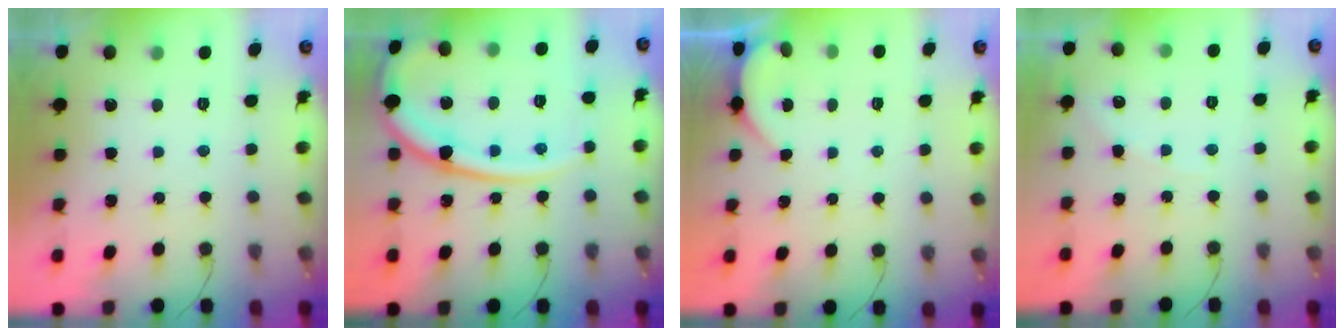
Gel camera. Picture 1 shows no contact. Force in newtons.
{"total": 16.8, "press": 16.7, "slide": 1.8}
{"total": 1.9, "press": 1.9, "slide": 0.1}
{"total": 4.1, "press": 4.1, "slide": 0.6}